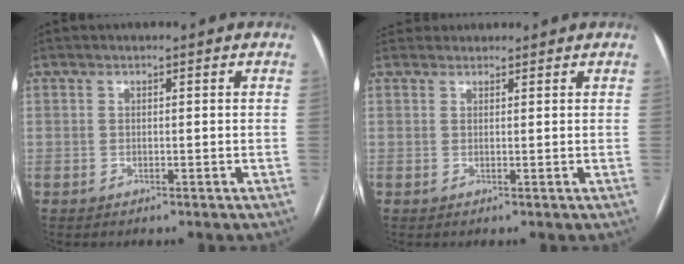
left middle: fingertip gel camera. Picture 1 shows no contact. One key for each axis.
{"total": 2.5, "fx": 2.4, "fy": 0.7, "fz": -0.2, "tx": 0.007, "ty": 0.028, "tz": 0.040}